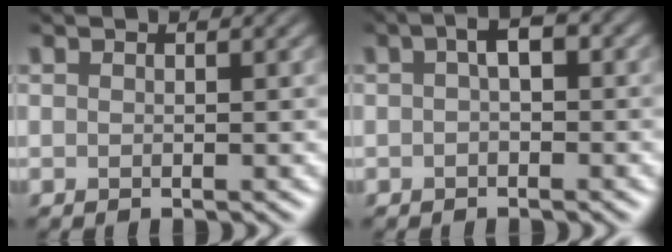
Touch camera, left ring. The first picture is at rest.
{"total": 1.7, "force": [0.1, 0.7, 1.6], "torque": [-0.022, 0.009, -0.003]}